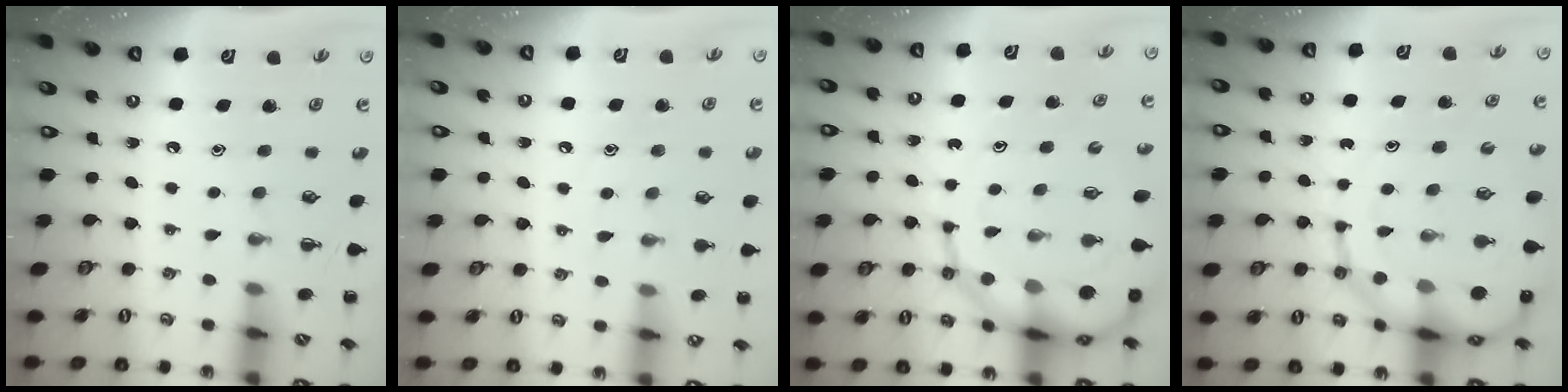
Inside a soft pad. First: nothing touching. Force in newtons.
{"total": 8.5, "press": 8.3, "slide": 1.9}
{"total": 15.9, "press": 15.4, "slide": 4.0}
{"total": 14.1, "press": 13.6, "slide": 3.5}